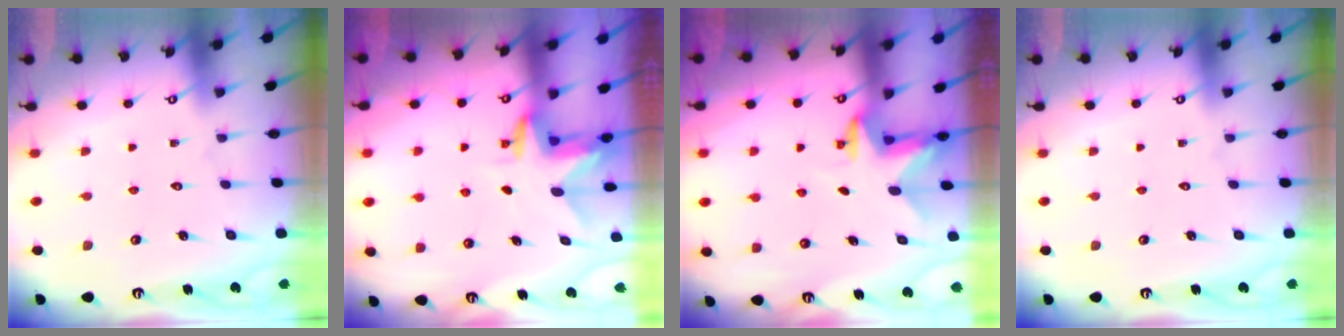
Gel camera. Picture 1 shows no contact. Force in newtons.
{"total": 2.7, "press": 2.7, "slide": 0.1}
{"total": 2.3, "press": 2.3, "slide": 0.4}
{"total": 0.0}